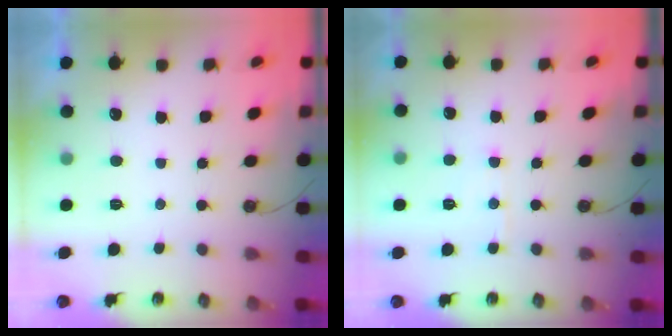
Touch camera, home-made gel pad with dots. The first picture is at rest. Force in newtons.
{"total": 5.2, "press": 5.1, "slide": 0.7}